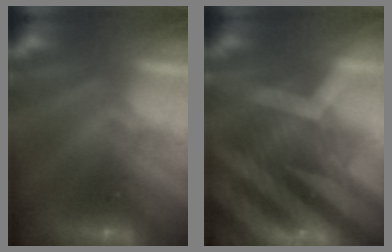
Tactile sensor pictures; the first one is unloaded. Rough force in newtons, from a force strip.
{"total": 9.1}